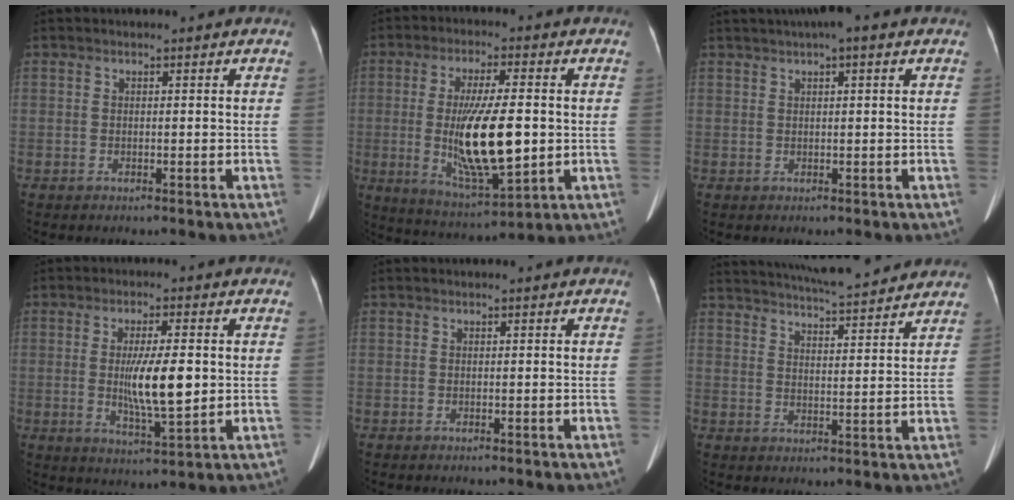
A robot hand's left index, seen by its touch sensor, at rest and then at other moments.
{"total": 13.9, "force": [-0.9, 3.1, 13.6], "torque": [-0.254, -0.017, -0.008]}
{"total": 4.7, "force": [2.9, 0.5, 3.7], "torque": [-0.060, 0.026, 0.042]}
{"total": 8.5, "force": [0.1, 1.4, 8.4], "torque": [-0.152, -0.013, 0.004]}
{"total": 0.0}
{"total": 16.6, "force": [15.1, 1.8, 6.7], "torque": [-0.107, 0.024, 0.209]}